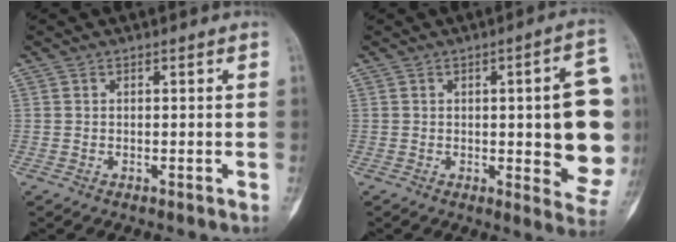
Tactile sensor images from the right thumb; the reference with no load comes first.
{"total": 17.1, "force": [0.1, 4.9, 16.3], "torque": [-0.168, -0.003, 0.005]}